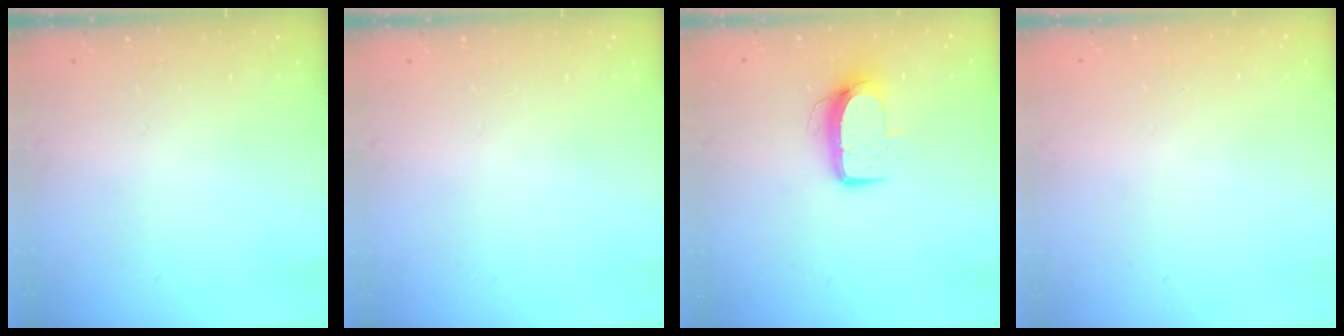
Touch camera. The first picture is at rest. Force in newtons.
{"total": 0.0}
{"total": 9.1, "press": 9.1, "slide": 0.9}
{"total": 0.0}